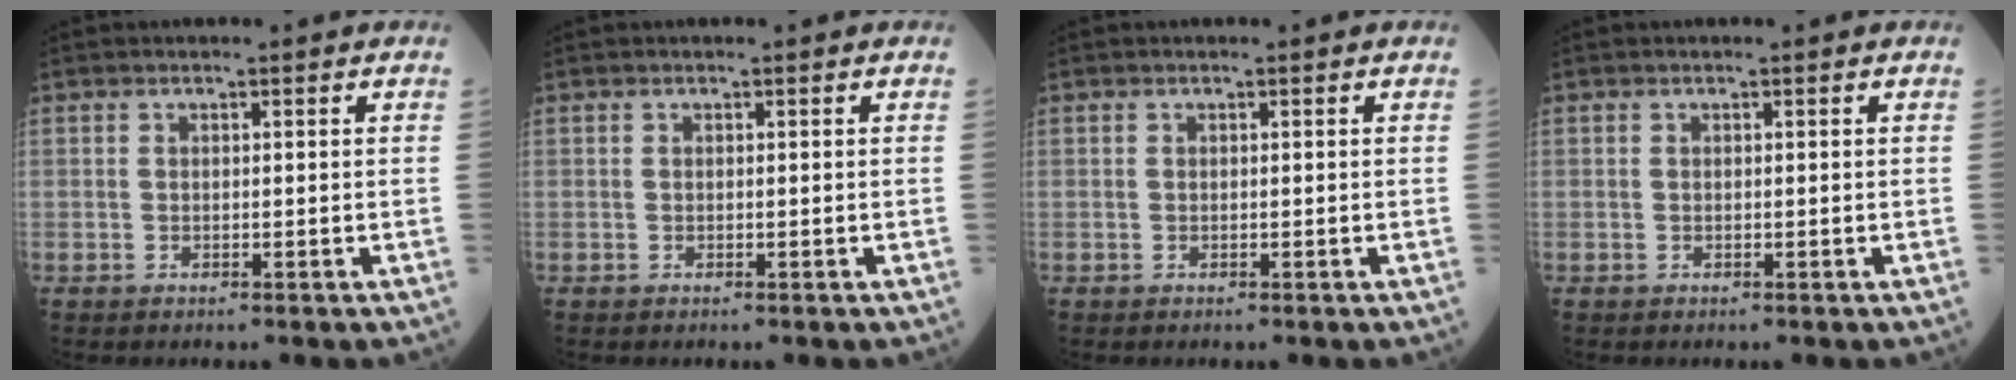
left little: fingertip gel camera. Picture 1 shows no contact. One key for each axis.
{"total": 0.0}
{"total": 0.0}
{"total": 0.0}